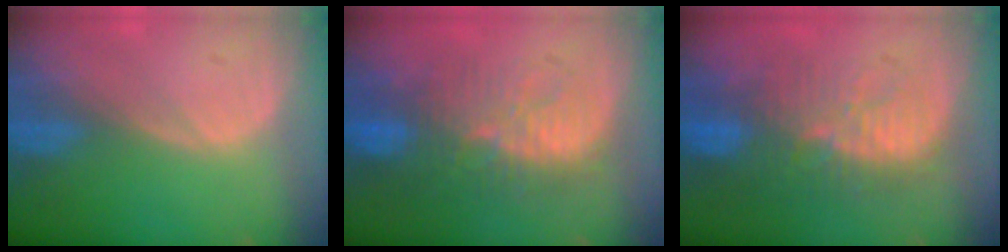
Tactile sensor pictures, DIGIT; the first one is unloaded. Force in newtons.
{"total": 10.4, "press": 9.6, "slide": 3.8}
{"total": 11.1, "press": 10.0, "slide": 4.6}